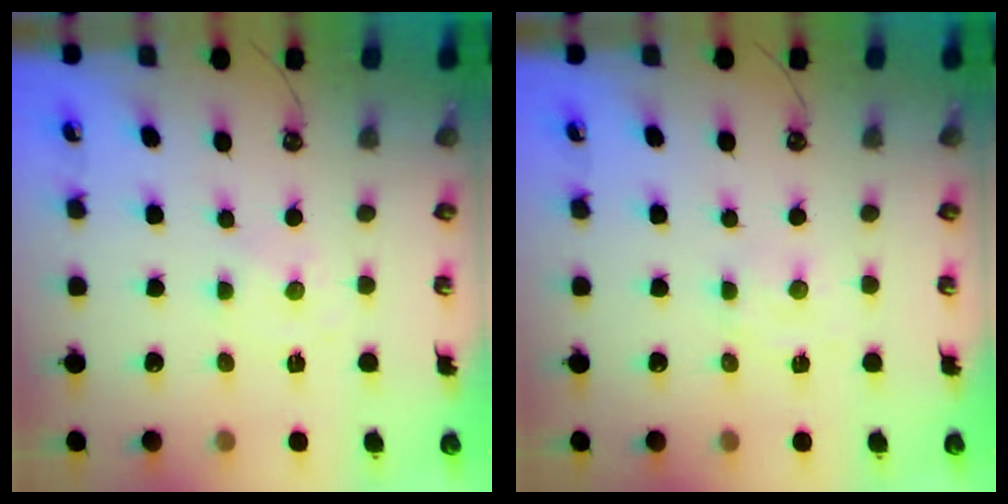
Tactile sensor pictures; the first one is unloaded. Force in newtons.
{"total": 2.1, "press": 2.0, "slide": 0.3}